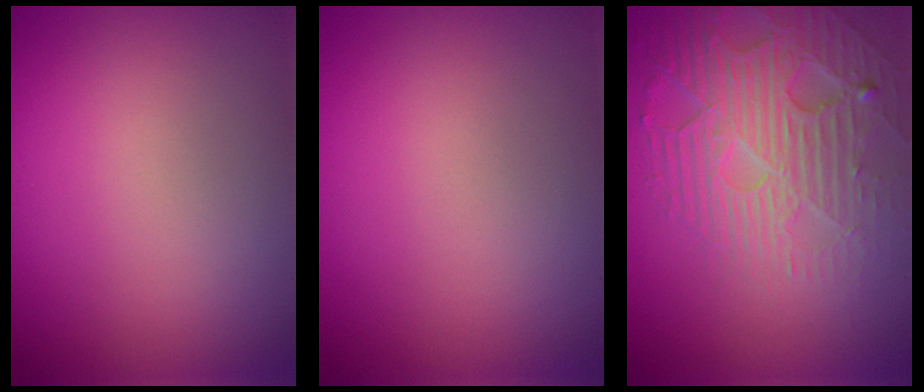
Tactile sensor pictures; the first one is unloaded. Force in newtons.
{"total": 0.0}
{"total": 6.6, "press": 4.8, "slide": 4.4}